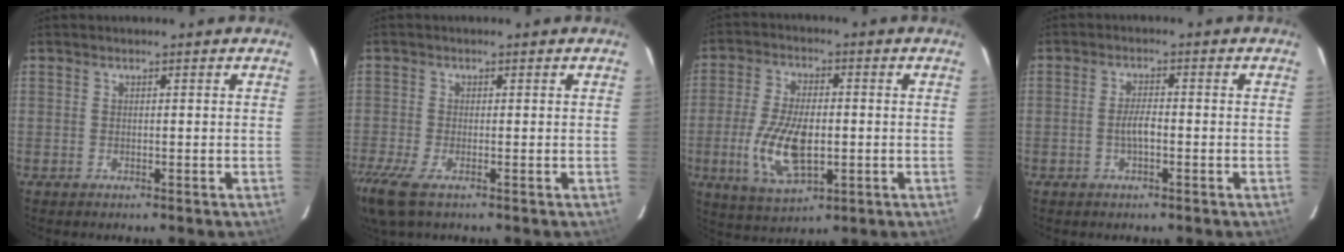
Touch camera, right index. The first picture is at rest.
{"total": 7.2, "force": [-4.4, 2.3, 5.3], "torque": [-0.124, -0.031, -0.087]}
{"total": 12.5, "force": [-2.5, 5.9, 10.7], "torque": [-0.220, -0.009, -0.040]}
{"total": 2.8, "force": [-1.0, 0.8, 2.5], "torque": [-0.050, 0.004, -0.018]}